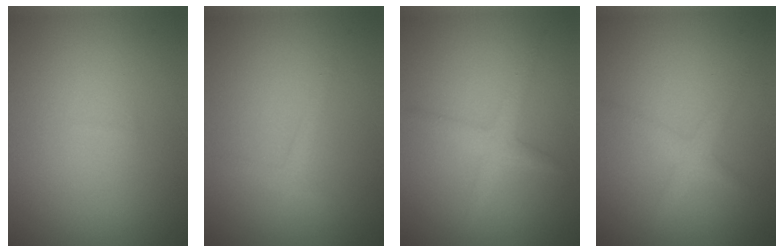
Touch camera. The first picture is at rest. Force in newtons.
{"total": 1.0, "press": 1.0, "slide": 0.1}
{"total": 2.1, "press": 2.1, "slide": 0.1}
{"total": 1.8, "press": 1.8, "slide": 0.1}